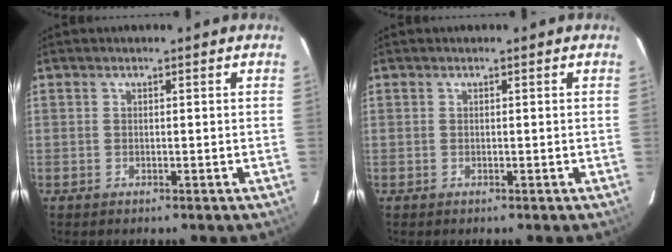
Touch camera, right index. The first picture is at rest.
{"total": 0.0}